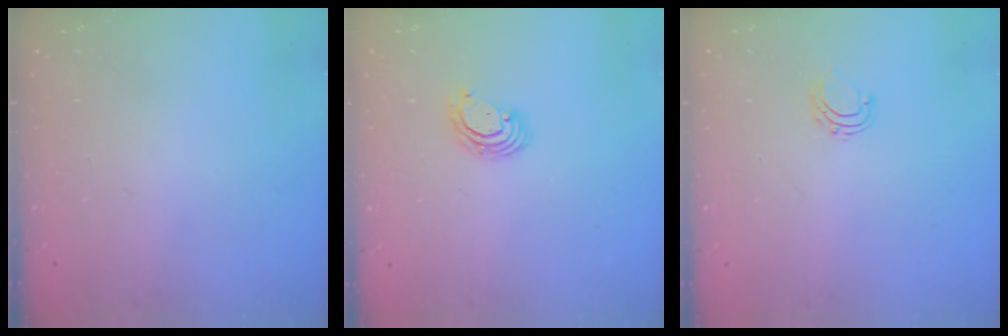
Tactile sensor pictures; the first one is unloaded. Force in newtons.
{"total": 3.1, "press": 3.1, "slide": 0.1}
{"total": 5.2, "press": 5.2, "slide": 0.4}